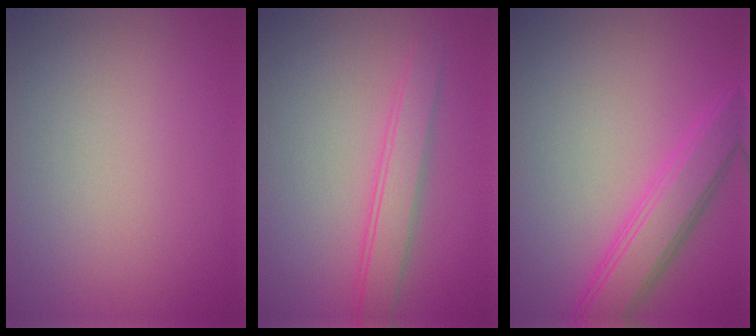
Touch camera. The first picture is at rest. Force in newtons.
{"total": 3.0, "press": 2.9, "slide": 0.2}
{"total": 4.4, "press": 4.4, "slide": 0.2}